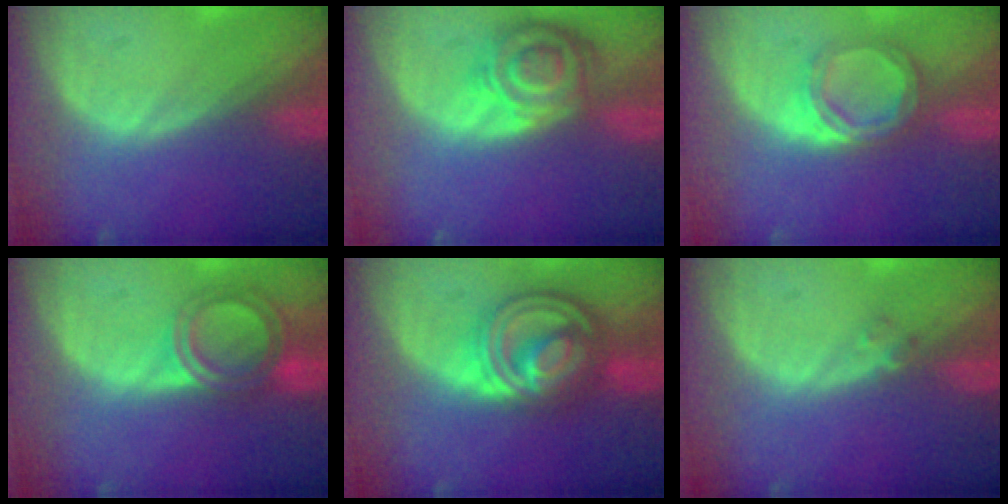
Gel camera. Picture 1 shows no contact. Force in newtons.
{"total": 8.3, "press": 7.3, "slide": 4.0}
{"total": 4.8, "press": 4.8, "slide": 0.3}
{"total": 6.1, "press": 5.3, "slide": 3.1}
{"total": 9.2, "press": 9.2, "slide": 0.7}
{"total": 1.0, "press": 1.0, "slide": 0.2}